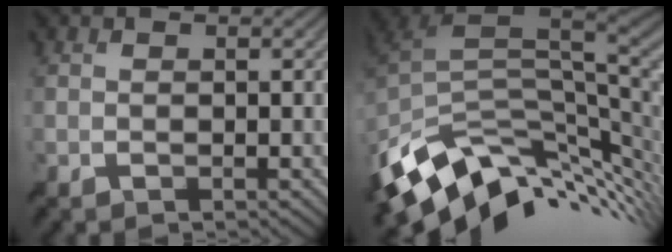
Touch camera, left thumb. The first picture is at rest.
{"total": 12.9, "force": [-3.8, 7.8, 9.5], "torque": [-0.200, -0.024, -0.058]}